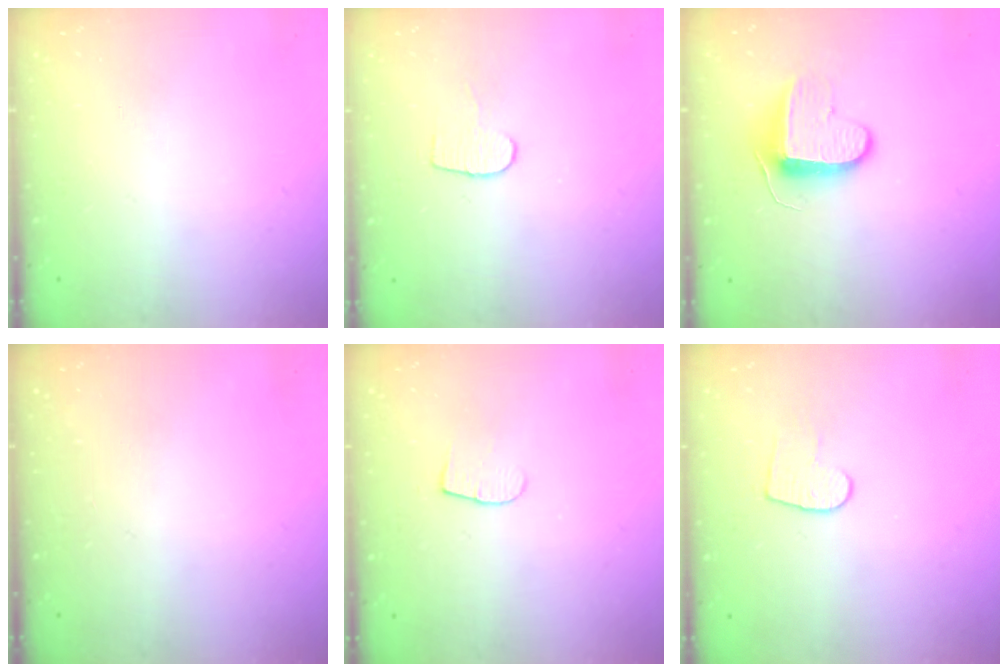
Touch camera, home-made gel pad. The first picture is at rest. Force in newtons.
{"total": 5.4, "press": 5.4, "slide": 0.6}
{"total": 9.5, "press": 9.5, "slide": 0.3}
{"total": 0.0}
{"total": 5.2, "press": 5.2, "slide": 0.6}
{"total": 6.7, "press": 6.7, "slide": 0.4}